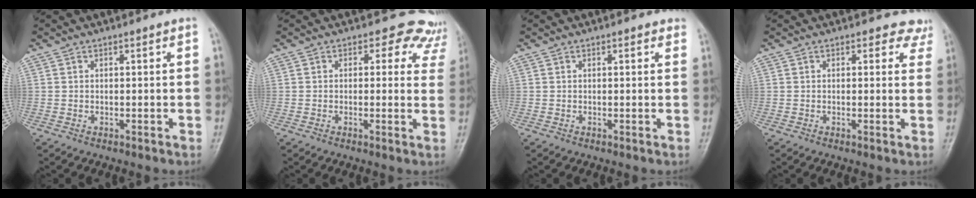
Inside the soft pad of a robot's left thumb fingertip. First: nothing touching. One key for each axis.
{"total": 7.6, "fx": 5.4, "fy": 4.9, "fz": 2.0, "tx": 0.026, "ty": -0.015, "tz": 0.031}
{"total": 1.0, "fx": 0.6, "fy": 0.5, "fz": 0.6, "tx": -0.005, "ty": -0.001, "tz": 0.003}
{"total": 3.8, "fx": 3.0, "fy": 2.2, "fz": 0.7, "tx": 0.025, "ty": -0.014, "tz": 0.013}